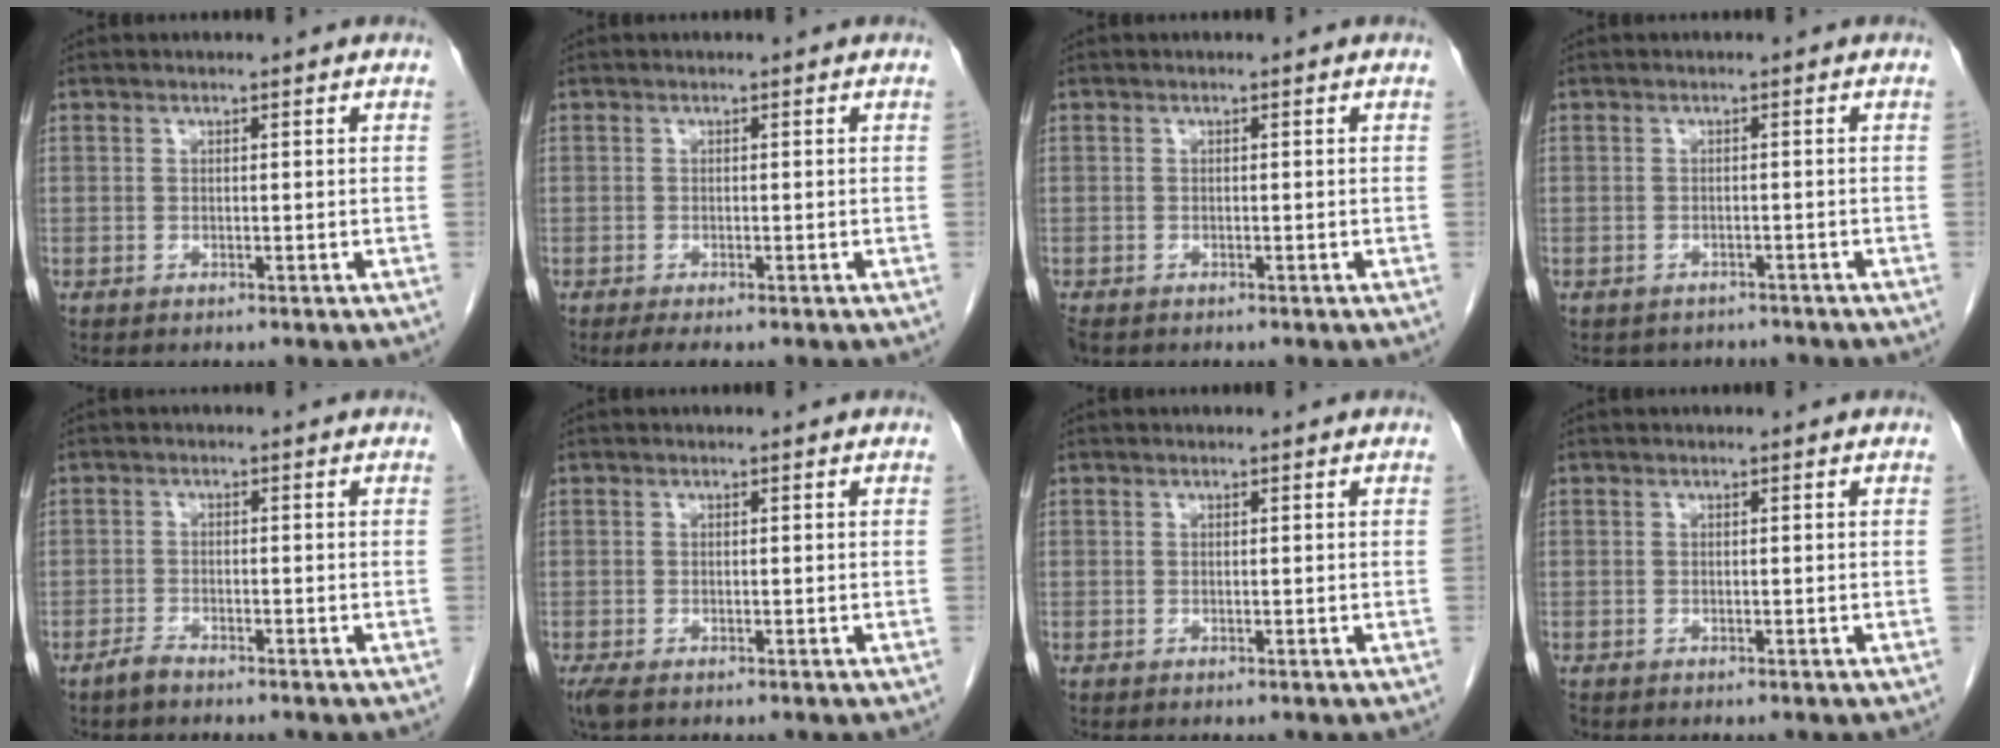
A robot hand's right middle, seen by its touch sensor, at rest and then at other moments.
{"total": 1.9, "force": [-1.4, 0.4, 1.3], "torque": [-0.023, -0.007, -0.020]}
{"total": 2.0, "force": [-1.5, 1.0, 0.8], "torque": [-0.022, -0.005, -0.023]}
{"total": 4.1, "force": [-3.6, 1.8, 0.0], "torque": [-0.002, 0.005, -0.044]}
{"total": 1.7, "force": [-1.6, 0.3, 0.7], "torque": [-0.019, -0.002, -0.029]}
{"total": 2.5, "force": [-1.7, 1.0, 1.6], "torque": [-0.036, -0.009, -0.027]}
{"total": 0.0}
{"total": 0.0}